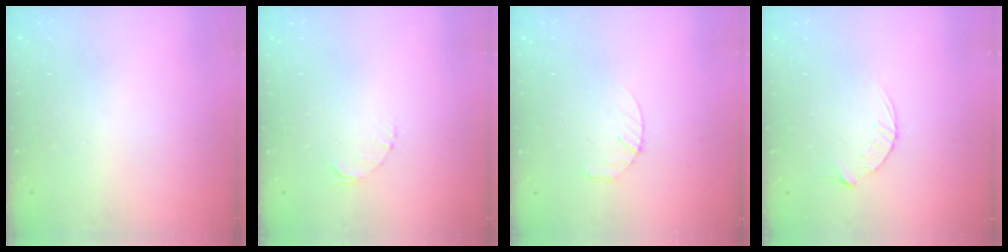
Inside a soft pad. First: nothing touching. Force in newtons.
{"total": 1.6, "press": 1.5, "slide": 0.3}
{"total": 2.8, "press": 2.8, "slide": 0.4}
{"total": 3.6, "press": 3.5, "slide": 0.5}